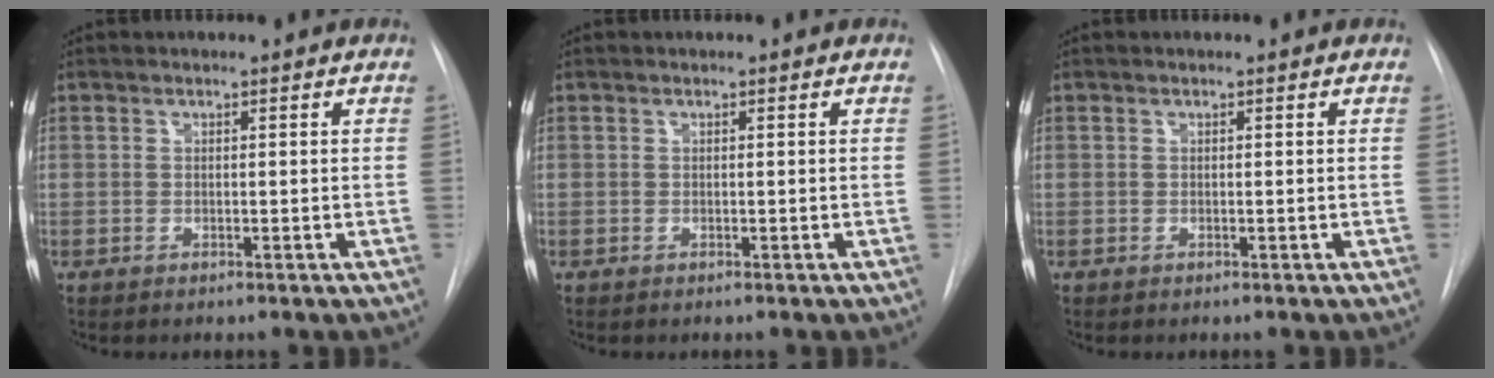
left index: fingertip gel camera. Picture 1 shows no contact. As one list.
[{"total": 0.0}, {"total": 0.0}]